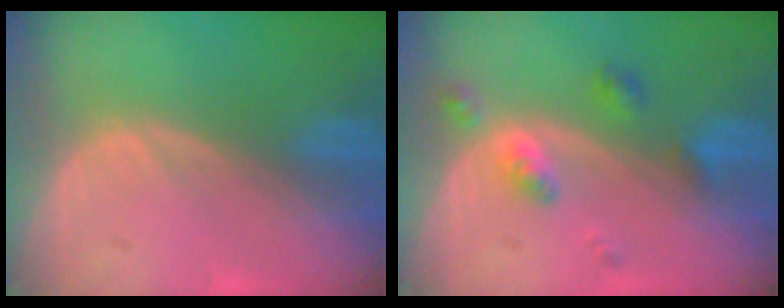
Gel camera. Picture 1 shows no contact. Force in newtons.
{"total": 4.4, "press": 4.0, "slide": 1.7}